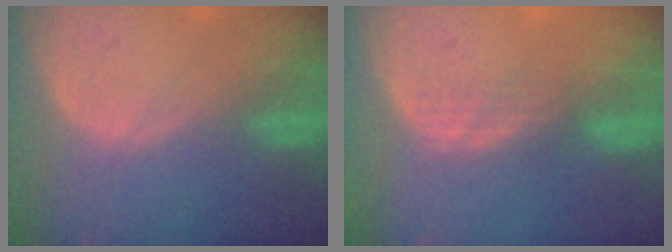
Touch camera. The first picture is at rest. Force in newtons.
{"total": 2.2, "press": 2.2, "slide": 0.4}